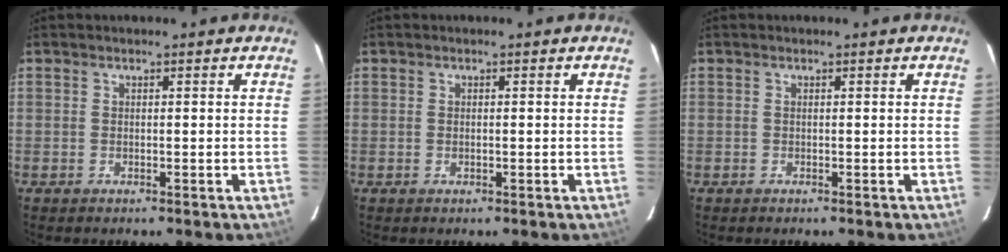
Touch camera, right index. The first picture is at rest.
{"total": 0.6, "force": [0.0, 0.3, 0.5], "torque": [-0.009, 0.000, -0.001]}
{"total": 0.0}